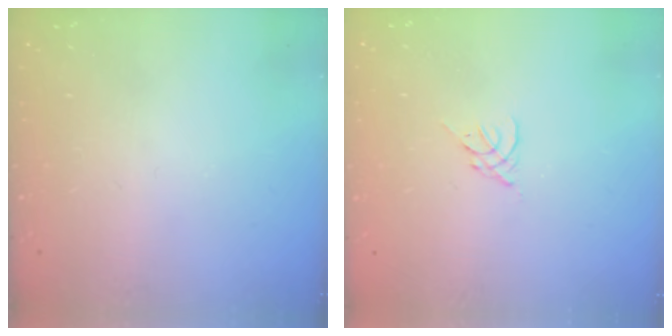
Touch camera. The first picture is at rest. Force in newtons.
{"total": 1.8, "press": 1.7, "slide": 0.5}